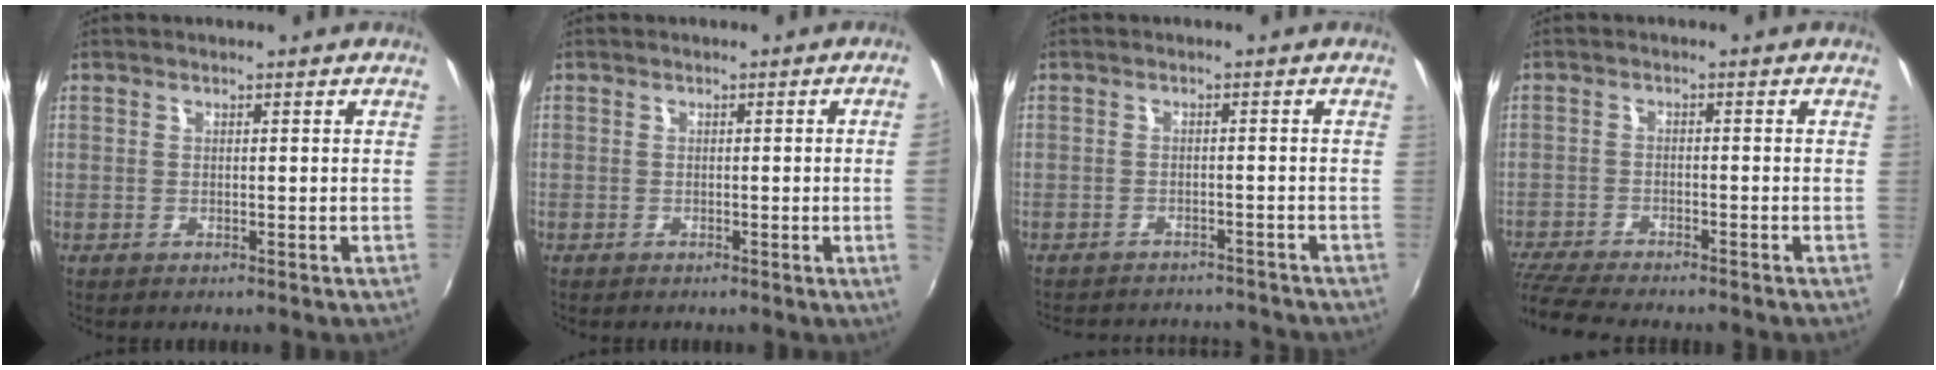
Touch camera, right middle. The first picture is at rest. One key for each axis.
{"total": 2.4, "fx": -0.1, "fy": -1.4, "fz": 1.9, "tx": -0.024, "ty": -0.013, "tz": 0.003}
{"total": 10.9, "fx": -9.9, "fy": 3.1, "fz": 3.3, "tx": -0.077, "ty": -0.003, "tz": -0.129}
{"total": 9.1, "fx": -8.2, "fy": 0.8, "fz": 3.7, "tx": -0.105, "ty": -0.027, "tz": -0.147}